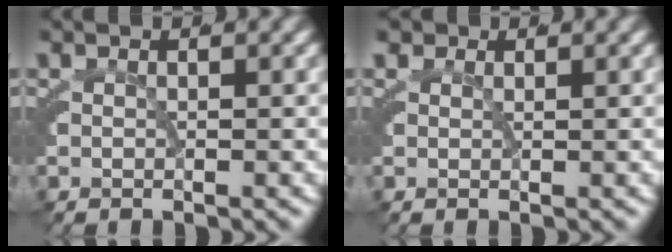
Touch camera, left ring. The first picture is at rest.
{"total": 1.1, "force": [0.8, 0.7, 0.4], "torque": [-0.016, -0.005, 0.017]}